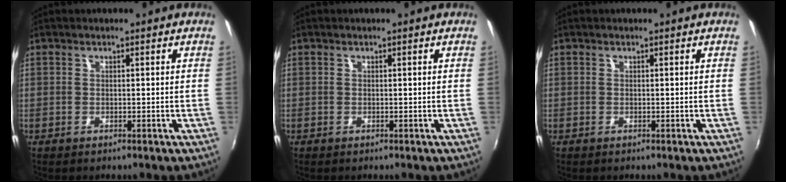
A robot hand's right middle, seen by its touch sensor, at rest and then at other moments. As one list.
[{"total": 0.0}, {"total": 0.0}]